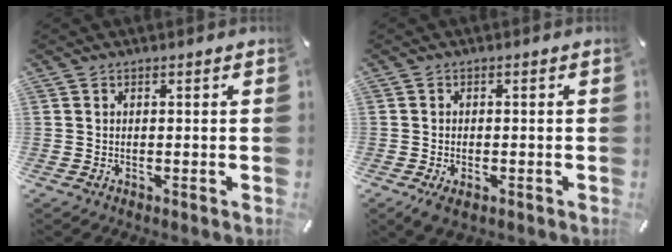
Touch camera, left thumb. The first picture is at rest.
{"total": 2.3, "force": [-1.1, 1.2, 1.6], "torque": [-0.026, 0.004, -0.018]}